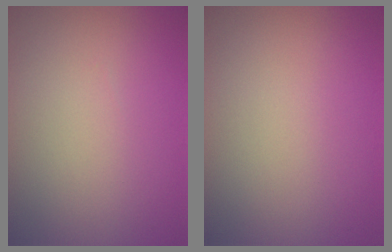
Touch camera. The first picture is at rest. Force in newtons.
{"total": 0.0}